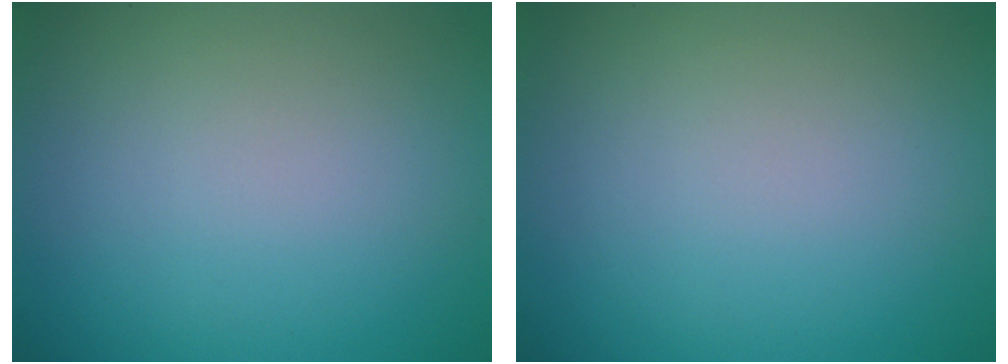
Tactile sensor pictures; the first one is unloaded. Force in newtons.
{"total": 0.0}